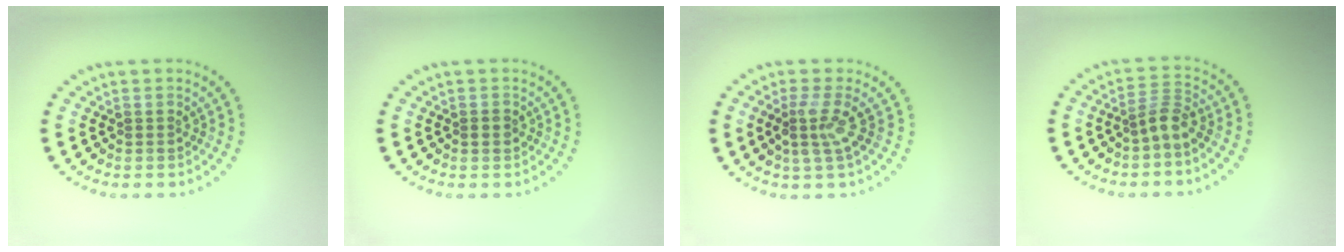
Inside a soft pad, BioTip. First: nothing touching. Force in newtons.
{"total": 1.1, "press": 1.1, "slide": 0.2}
{"total": 2.8, "press": 2.0, "slide": 1.9}
{"total": 2.2, "press": 1.6, "slide": 1.5}